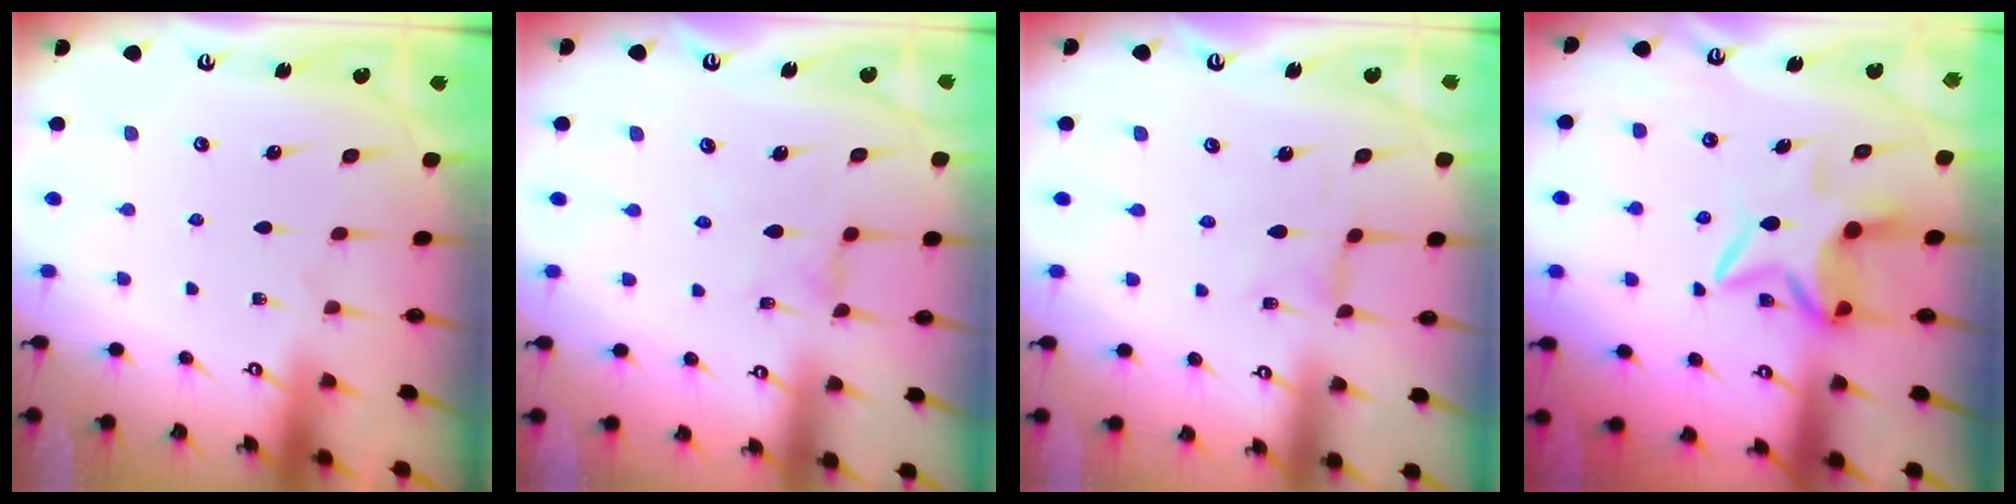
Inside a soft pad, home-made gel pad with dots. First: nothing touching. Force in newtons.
{"total": 1.4, "press": 1.4, "slide": 0.2}
{"total": 0.0}
{"total": 7.8, "press": 7.8, "slide": 0.7}